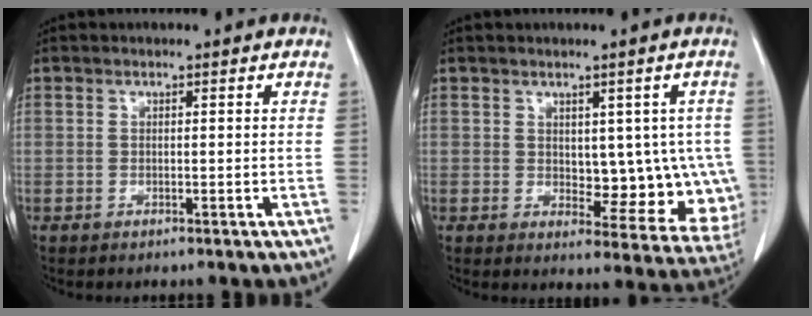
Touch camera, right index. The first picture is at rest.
{"total": 9.9, "force": [0.4, 5.3, 8.3], "torque": [-0.079, 0.003, 0.019]}